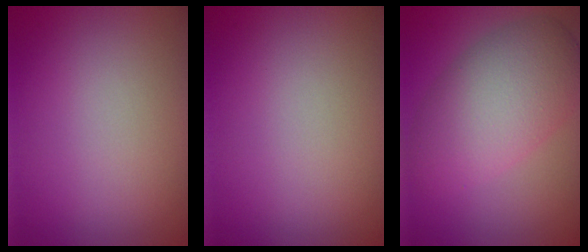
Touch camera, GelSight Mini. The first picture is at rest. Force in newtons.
{"total": 0.0}
{"total": 7.1, "press": 7.1, "slide": 0.2}